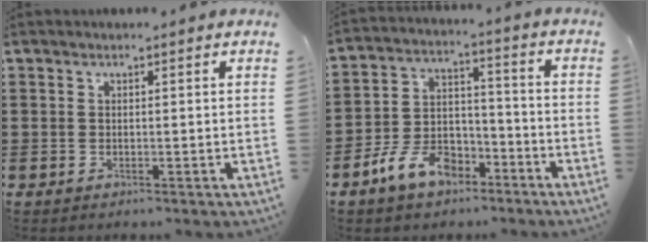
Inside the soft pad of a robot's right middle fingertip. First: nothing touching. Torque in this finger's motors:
{"motor_torque": [2.14, 0.00, 0.62, 0.07]}